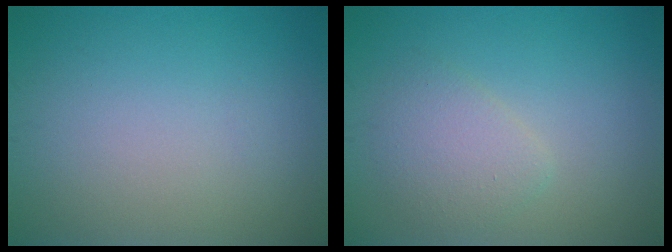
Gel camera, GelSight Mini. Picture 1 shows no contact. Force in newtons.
{"total": 2.5, "press": 2.5, "slide": 0.1}